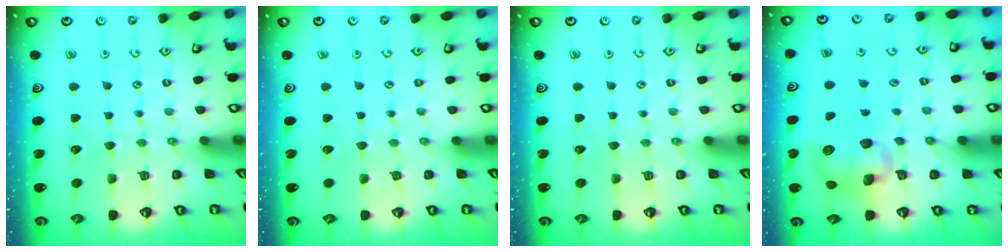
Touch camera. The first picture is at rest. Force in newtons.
{"total": 0.0}
{"total": 0.0}
{"total": 9.8, "press": 9.7, "slide": 1.8}